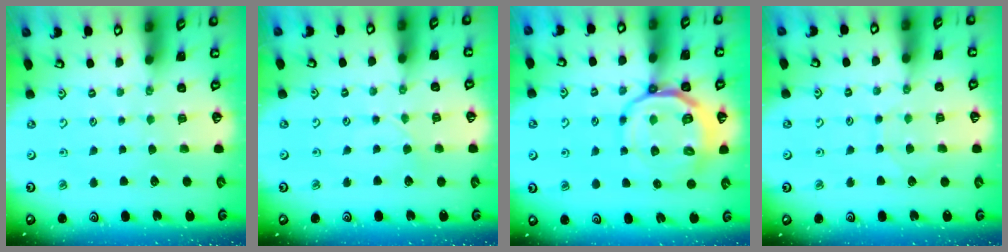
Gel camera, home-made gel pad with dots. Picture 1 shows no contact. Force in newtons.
{"total": 2.0, "press": 2.0, "slide": 0.2}
{"total": 13.9, "press": 13.7, "slide": 2.6}
{"total": 5.1, "press": 5.1, "slide": 0.5}